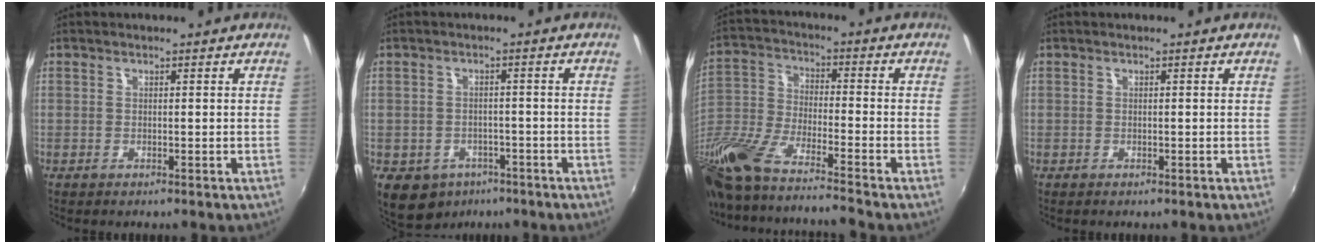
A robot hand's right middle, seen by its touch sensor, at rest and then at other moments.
{"total": 10.5, "force": [-5.9, 7.7, 3.9], "torque": [-0.105, -0.005, -0.073]}
{"total": 21.1, "force": [-16.3, 2.6, 13.2], "torque": [-0.266, -0.056, -0.312]}
{"total": 0.0}